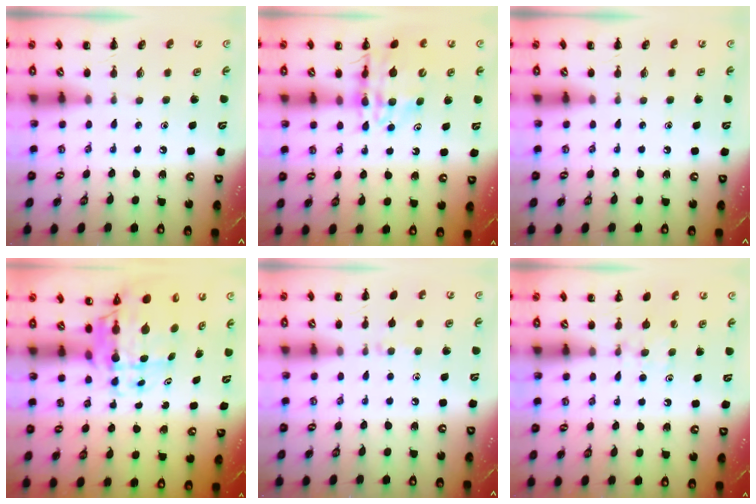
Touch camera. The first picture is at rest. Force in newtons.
{"total": 13.1, "press": 12.6, "slide": 3.4}
{"total": 0.0}
{"total": 8.3, "press": 7.8, "slide": 2.7}
{"total": 5.2, "press": 4.8, "slide": 1.8}
{"total": 6.9, "press": 6.6, "slide": 2.0}